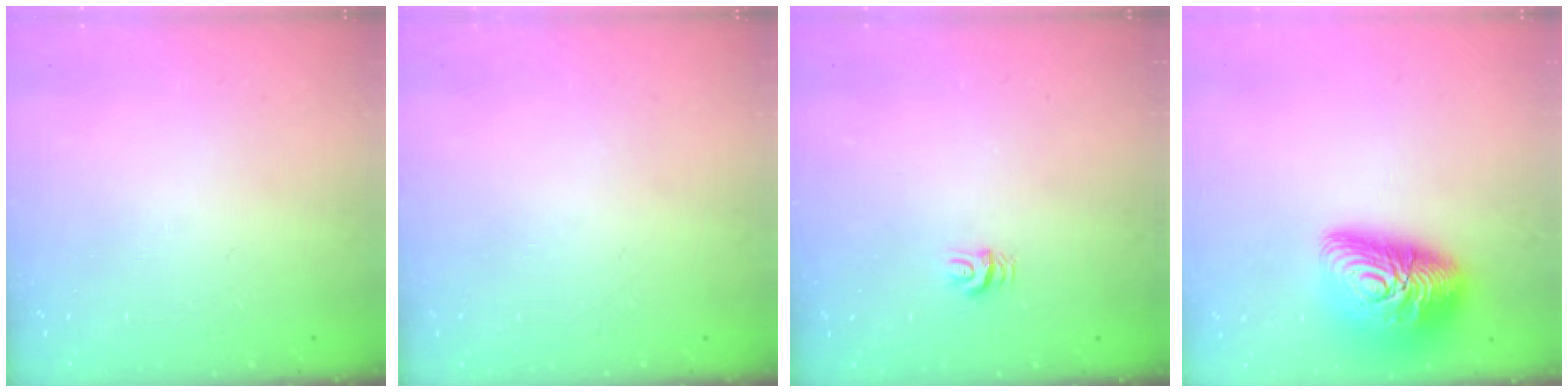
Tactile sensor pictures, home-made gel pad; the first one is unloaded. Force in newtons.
{"total": 0.0}
{"total": 5.0, "press": 5.0, "slide": 0.5}
{"total": 18.2, "press": 18.1, "slide": 1.3}